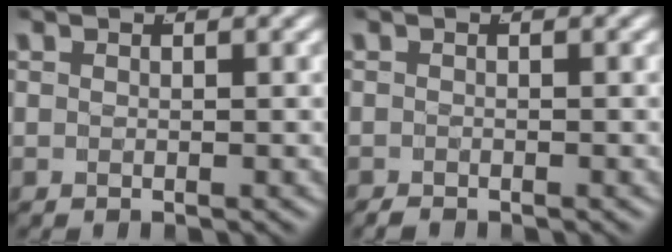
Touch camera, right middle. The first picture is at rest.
{"total": 0.8, "force": [-0.7, -0.3, -0.1], "torque": [0.003, -0.009, -0.010]}